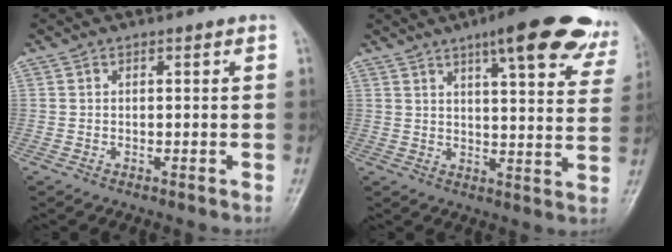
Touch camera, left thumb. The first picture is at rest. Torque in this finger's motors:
{"motor_torque": [0.56, 0.25, 0.94, -1.23, 0.14]}